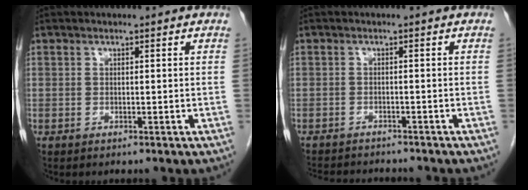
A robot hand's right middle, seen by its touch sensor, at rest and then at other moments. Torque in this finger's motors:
{"motor_torque": [0.62, -0.58, 0.04, 0.02]}